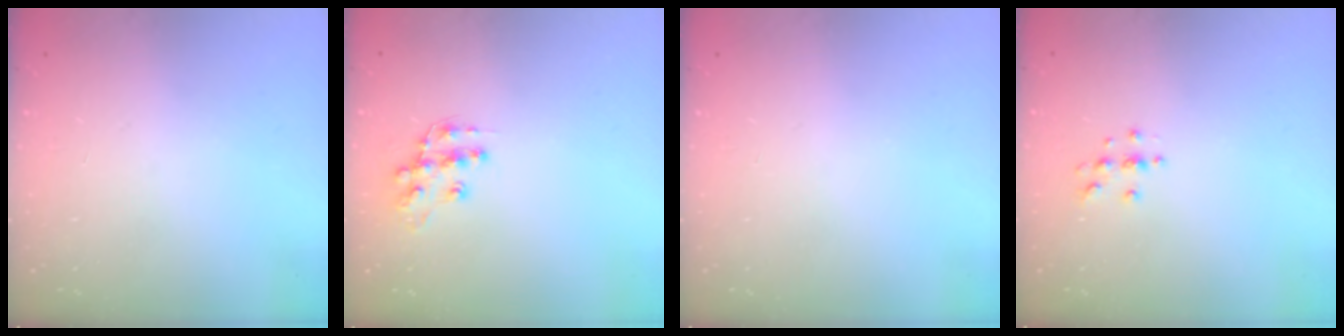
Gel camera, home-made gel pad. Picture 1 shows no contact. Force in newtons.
{"total": 11.6, "press": 11.5, "slide": 0.9}
{"total": 0.0}
{"total": 3.8, "press": 3.8, "slide": 0.4}